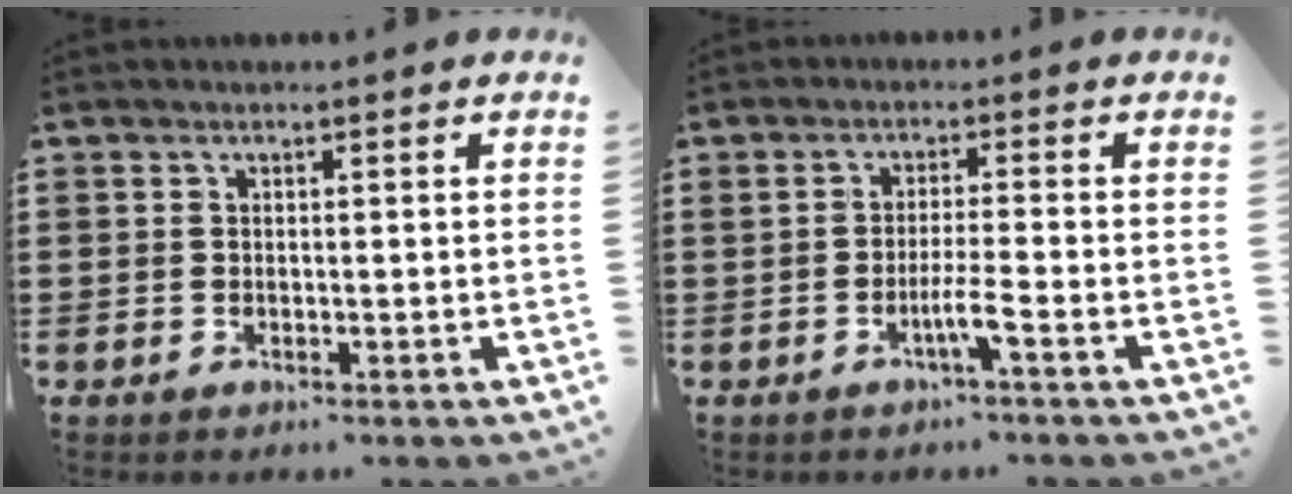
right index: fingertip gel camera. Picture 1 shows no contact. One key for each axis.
{"total": 3.8, "fx": -1.8, "fy": -0.3, "fz": 3.3, "tx": -0.057, "ty": -0.007, "tz": -0.035}